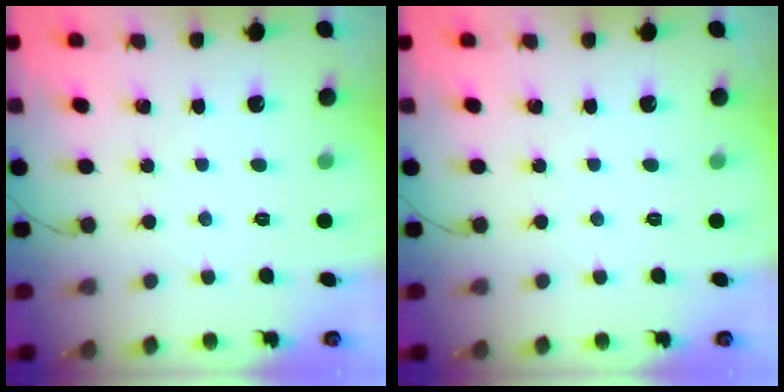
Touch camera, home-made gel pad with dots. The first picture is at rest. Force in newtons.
{"total": 0.0}